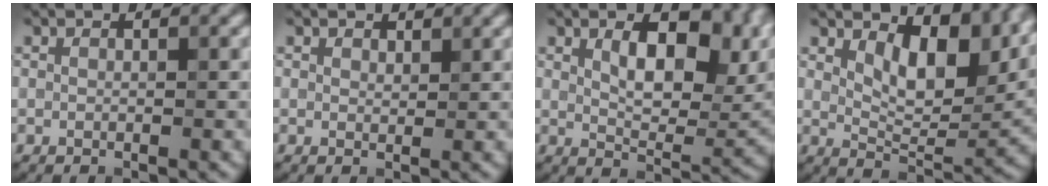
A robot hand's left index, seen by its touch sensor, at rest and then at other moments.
{"total": 0.9, "force": [0.8, 0.5, 0.1], "torque": [-0.003, -0.001, 0.014]}
{"total": 9.5, "force": [2.8, 4.6, 7.9], "torque": [-0.120, 0.000, 0.045]}
{"total": 9.2, "force": [3.5, 4.7, 7.1], "torque": [-0.109, -0.009, 0.057]}